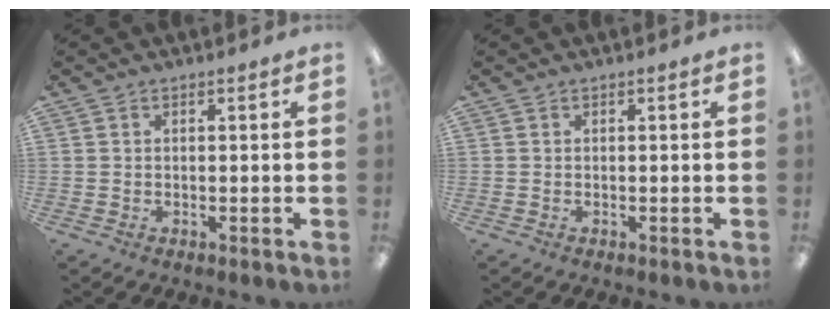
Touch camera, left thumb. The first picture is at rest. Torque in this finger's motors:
{"motor_torque": [0.00, 0.00, 0.00, 0.00, 0.00]}